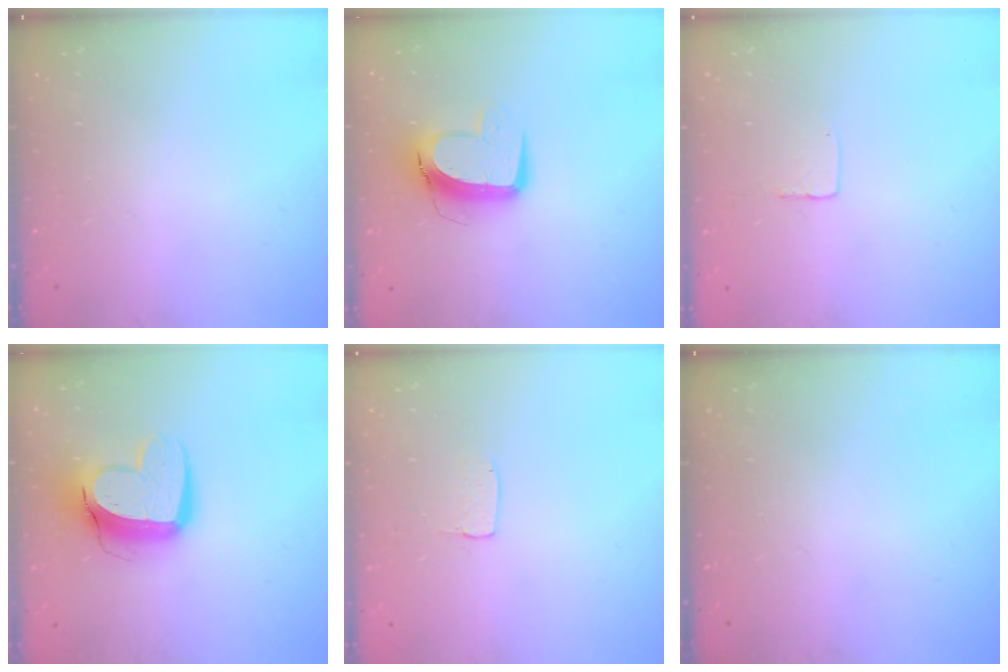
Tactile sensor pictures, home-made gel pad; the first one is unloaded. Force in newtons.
{"total": 11.1, "press": 11.1, "slide": 0.9}
{"total": 2.7, "press": 2.7, "slide": 0.1}
{"total": 13.5, "press": 13.4, "slide": 1.4}
{"total": 2.9, "press": 2.9, "slide": 0.2}
{"total": 0.0}